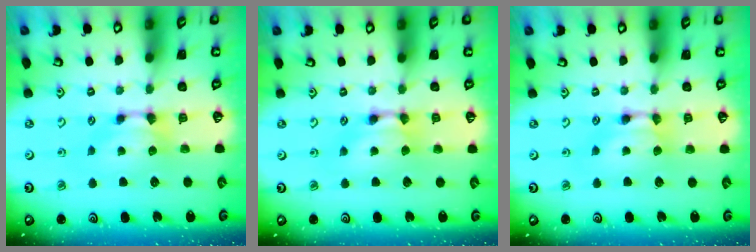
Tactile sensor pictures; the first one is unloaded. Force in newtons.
{"total": 1.6, "press": 1.6, "slide": 0.1}
{"total": 1.8, "press": 1.8, "slide": 0.1}